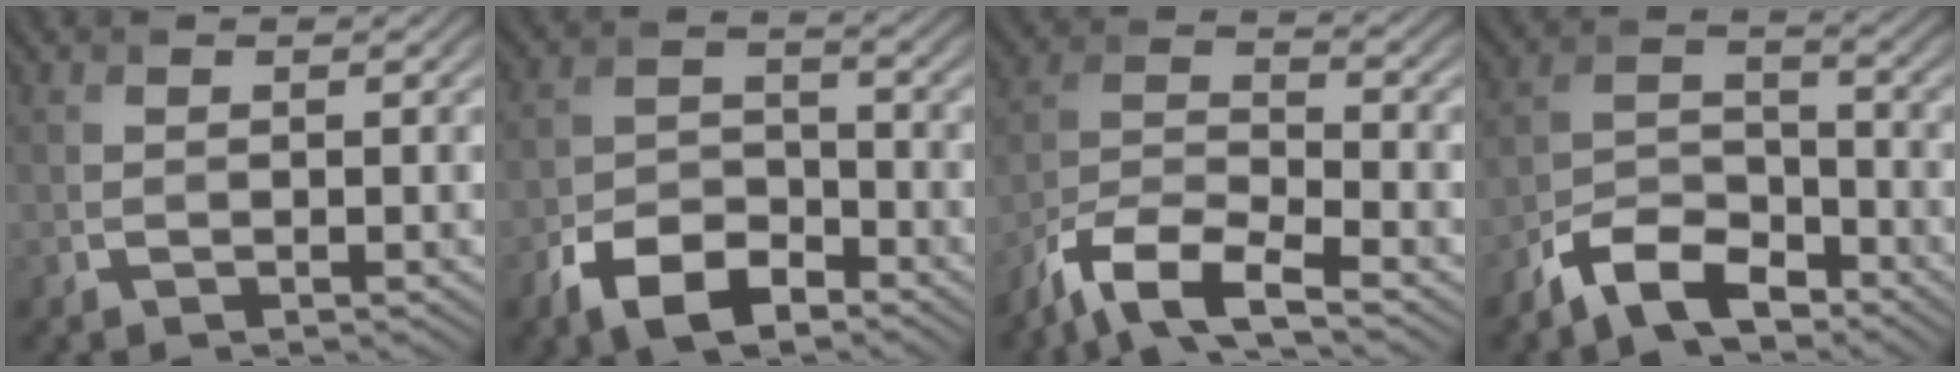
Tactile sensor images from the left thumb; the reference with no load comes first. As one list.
[{"total": 7.8, "force": [-4.9, 4.2, 4.3], "torque": [-0.080, -0.004, -0.101]}, {"total": 8.9, "force": [-6.5, 2.5, 5.5], "torque": [-0.110, -0.005, -0.140]}, {"total": 7.8, "force": [-5.8, 3.5, 4.0], "torque": [-0.075, 0.000, -0.127]}]